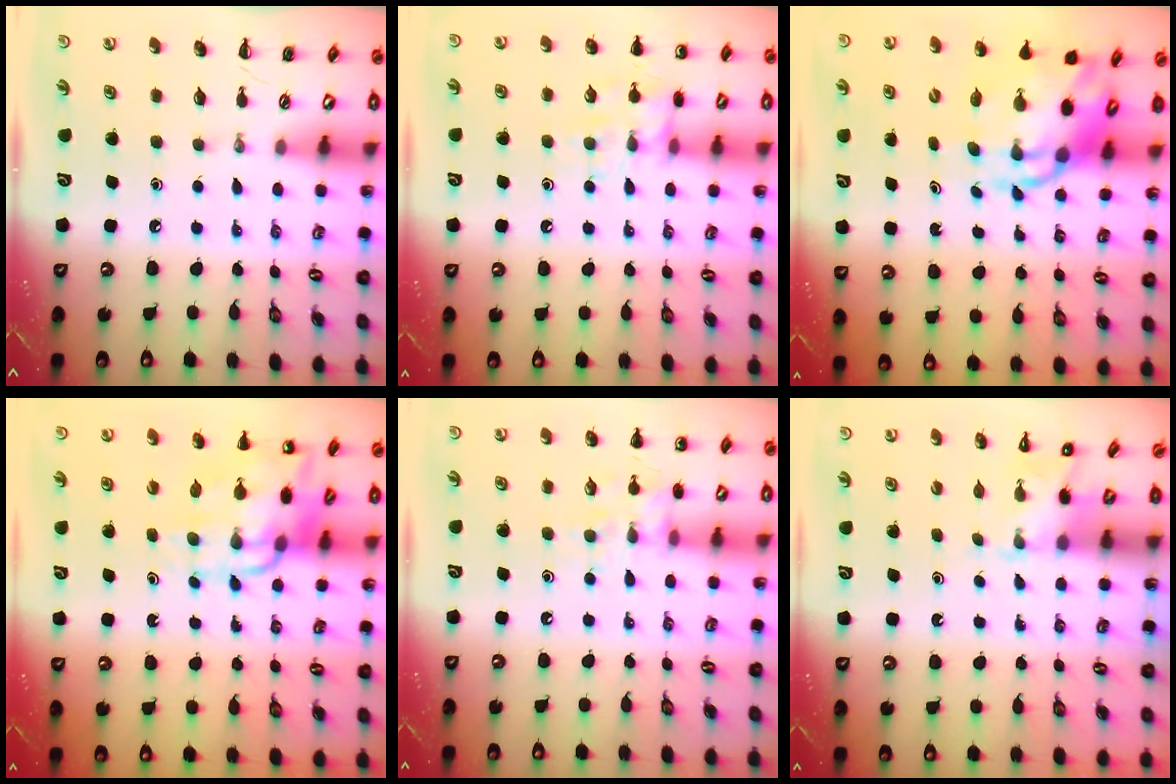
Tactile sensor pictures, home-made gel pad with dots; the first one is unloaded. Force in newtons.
{"total": 11.4, "press": 11.4, "slide": 1.1}
{"total": 8.2, "press": 8.0, "slide": 1.9}
{"total": 12.2, "press": 11.8, "slide": 3.3}
{"total": 10.5, "press": 10.4, "slide": 1.6}
{"total": 3.0, "press": 2.8, "slide": 1.0}